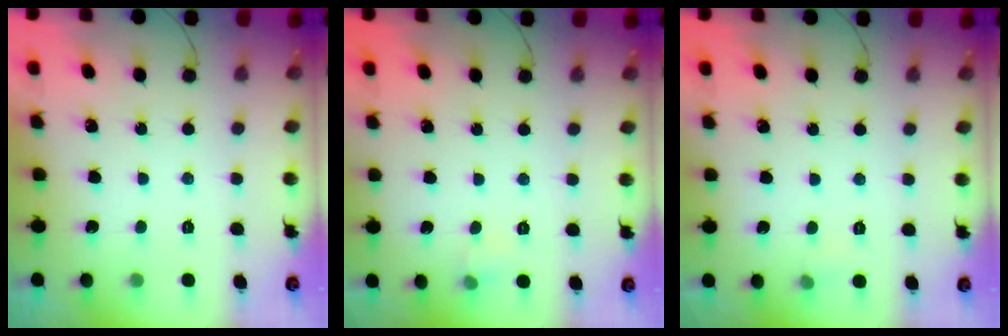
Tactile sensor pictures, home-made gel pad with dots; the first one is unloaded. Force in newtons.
{"total": 3.6, "press": 3.5, "slide": 1.1}
{"total": 7.0, "press": 2.6, "slide": 6.5}